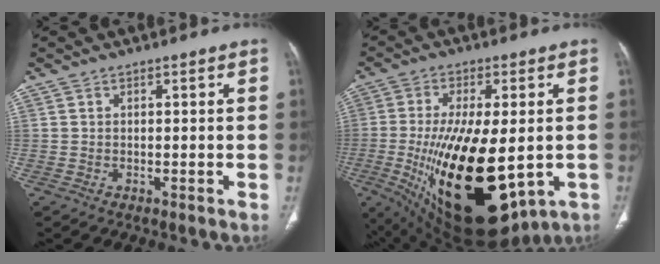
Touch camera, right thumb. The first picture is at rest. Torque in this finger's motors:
{"motor_torque": [3.08, 1.43, 2.77, 0.00, 1.00]}